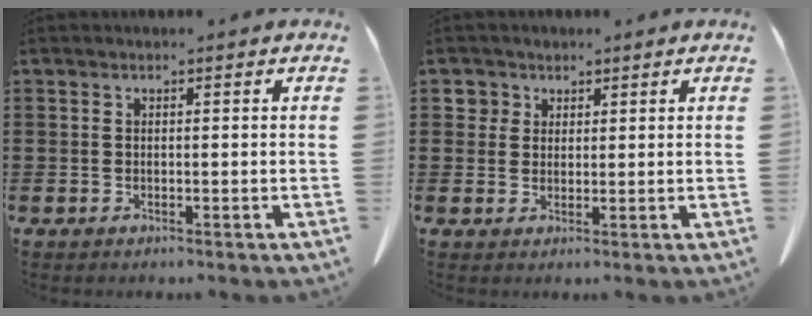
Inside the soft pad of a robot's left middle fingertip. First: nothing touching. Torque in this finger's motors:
{"motor_torque": [0.01, 0.01, 0.00, 0.00]}